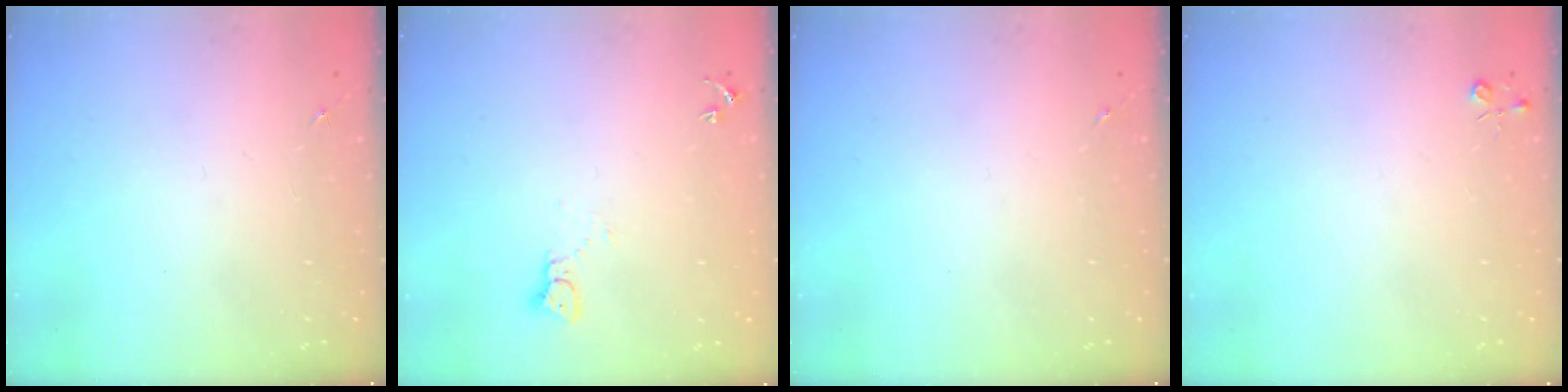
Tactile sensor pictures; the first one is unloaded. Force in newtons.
{"total": 3.3, "press": 3.3, "slide": 0.1}
{"total": 0.0}
{"total": 3.0, "press": 3.0, "slide": 0.4}